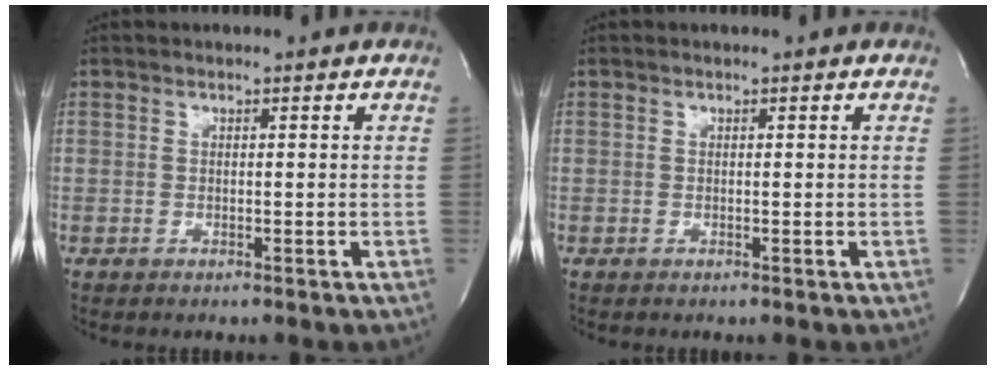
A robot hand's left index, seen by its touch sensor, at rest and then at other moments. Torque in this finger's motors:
{"motor_torque": [0.11, -0.01, 0.01, 0.02]}